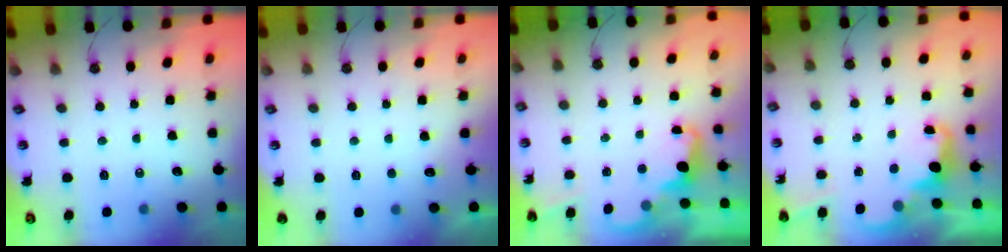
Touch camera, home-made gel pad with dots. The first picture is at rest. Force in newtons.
{"total": 2.6, "press": 2.4, "slide": 1.0}
{"total": 2.4, "press": 2.3, "slide": 0.5}
{"total": 2.4, "press": 2.4, "slide": 0.5}